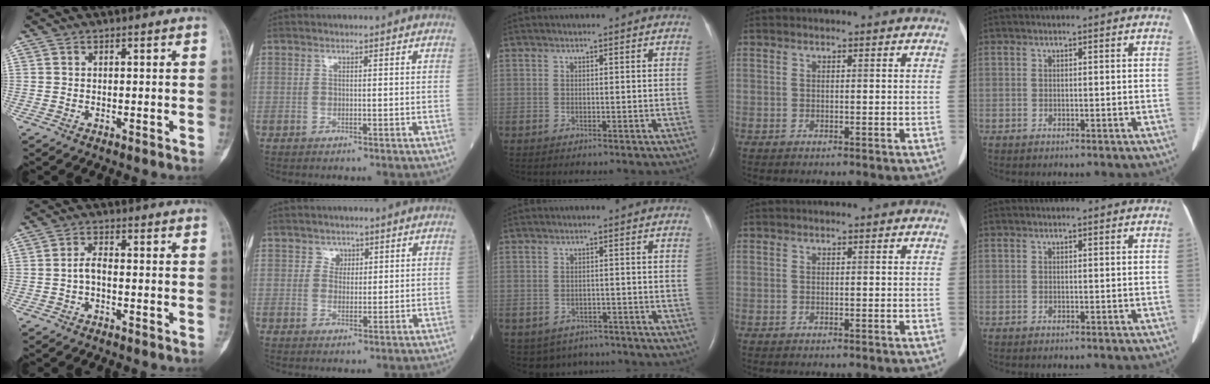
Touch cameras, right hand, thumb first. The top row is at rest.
{"thumb": {"total": 2.5, "force": [-0.8, 1.1, 2.1], "torque": [-0.040, 0.011, -0.019]}, "index": {"total": 1.9, "force": [1.1, 1.6, 0.2], "torque": [0.005, -0.003, 0.013]}, "middle": {"total": 5.2, "force": [-4.1, 3.2, 0.4], "torque": [-0.001, 0.008, -0.050]}}